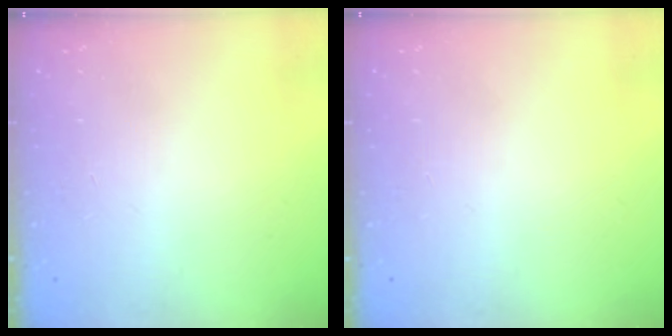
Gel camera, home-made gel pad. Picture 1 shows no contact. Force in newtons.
{"total": 0.0}